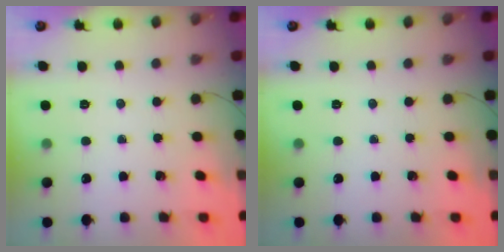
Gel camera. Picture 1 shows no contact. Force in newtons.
{"total": 0.0}